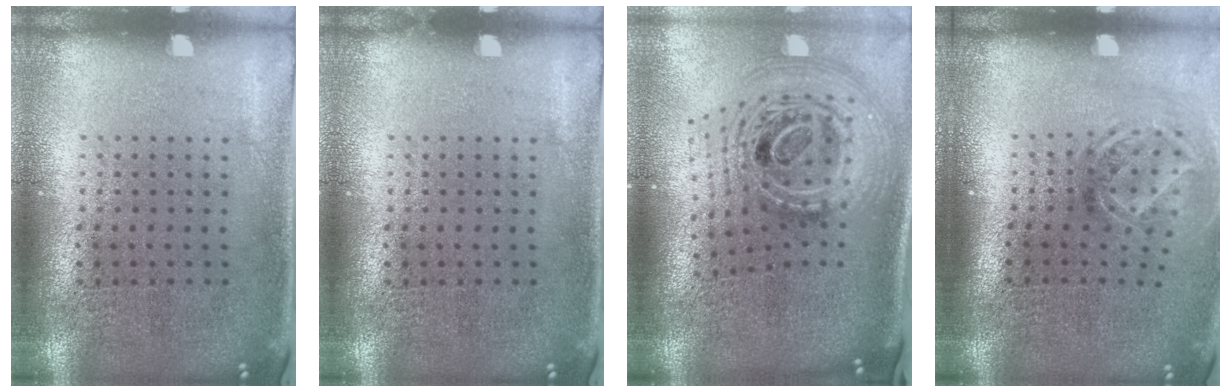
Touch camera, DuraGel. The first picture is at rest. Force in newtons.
{"total": 0.0}
{"total": 2.7, "press": 1.9, "slide": 2.0}
{"total": 2.0, "press": 1.3, "slide": 1.4}